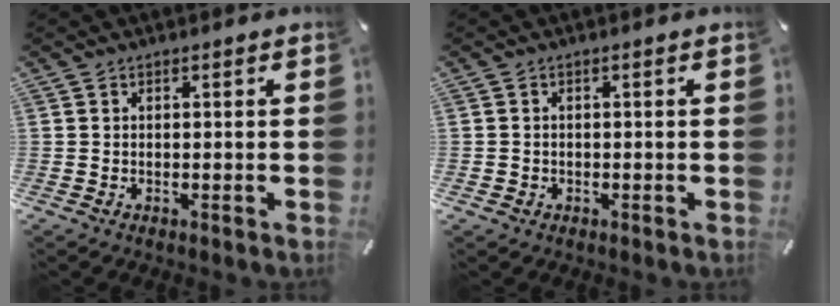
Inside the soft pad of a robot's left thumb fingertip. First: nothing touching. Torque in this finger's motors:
{"motor_torque": [-0.37, -0.25, -0.16, 0.25, 0.00]}